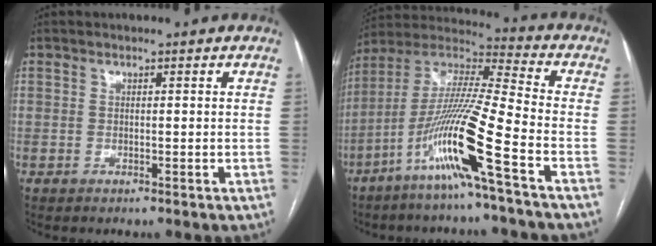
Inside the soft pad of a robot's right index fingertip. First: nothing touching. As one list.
[{"total": 16.0, "force": [-7.6, -1.5, 14.0], "torque": [-0.288, -0.017, -0.152]}]